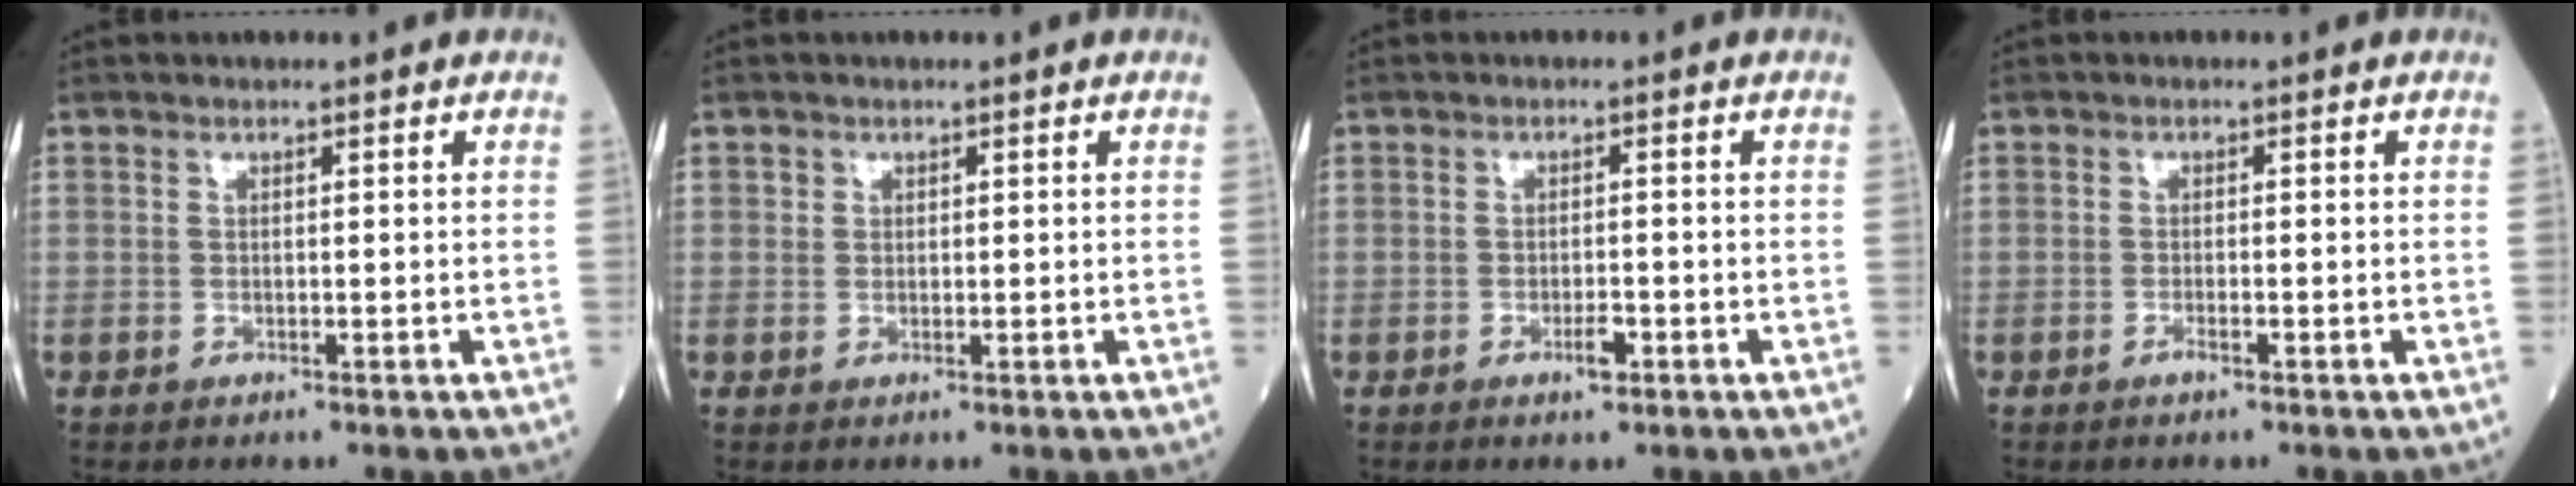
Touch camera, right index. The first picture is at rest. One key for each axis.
{"total": 0.9, "fx": 0.4, "fy": 0.8, "fz": 0.1, "tx": 0.009, "ty": 0.002, "tz": 0.002}
{"total": 1.9, "fx": -1.0, "fy": 0.5, "fz": 1.6, "tx": -0.026, "ty": 0.001, "tz": -0.016}
{"total": 0.9, "fx": -0.6, "fy": 0.0, "fz": 0.7, "tx": -0.017, "ty": 0.000, "tz": -0.011}